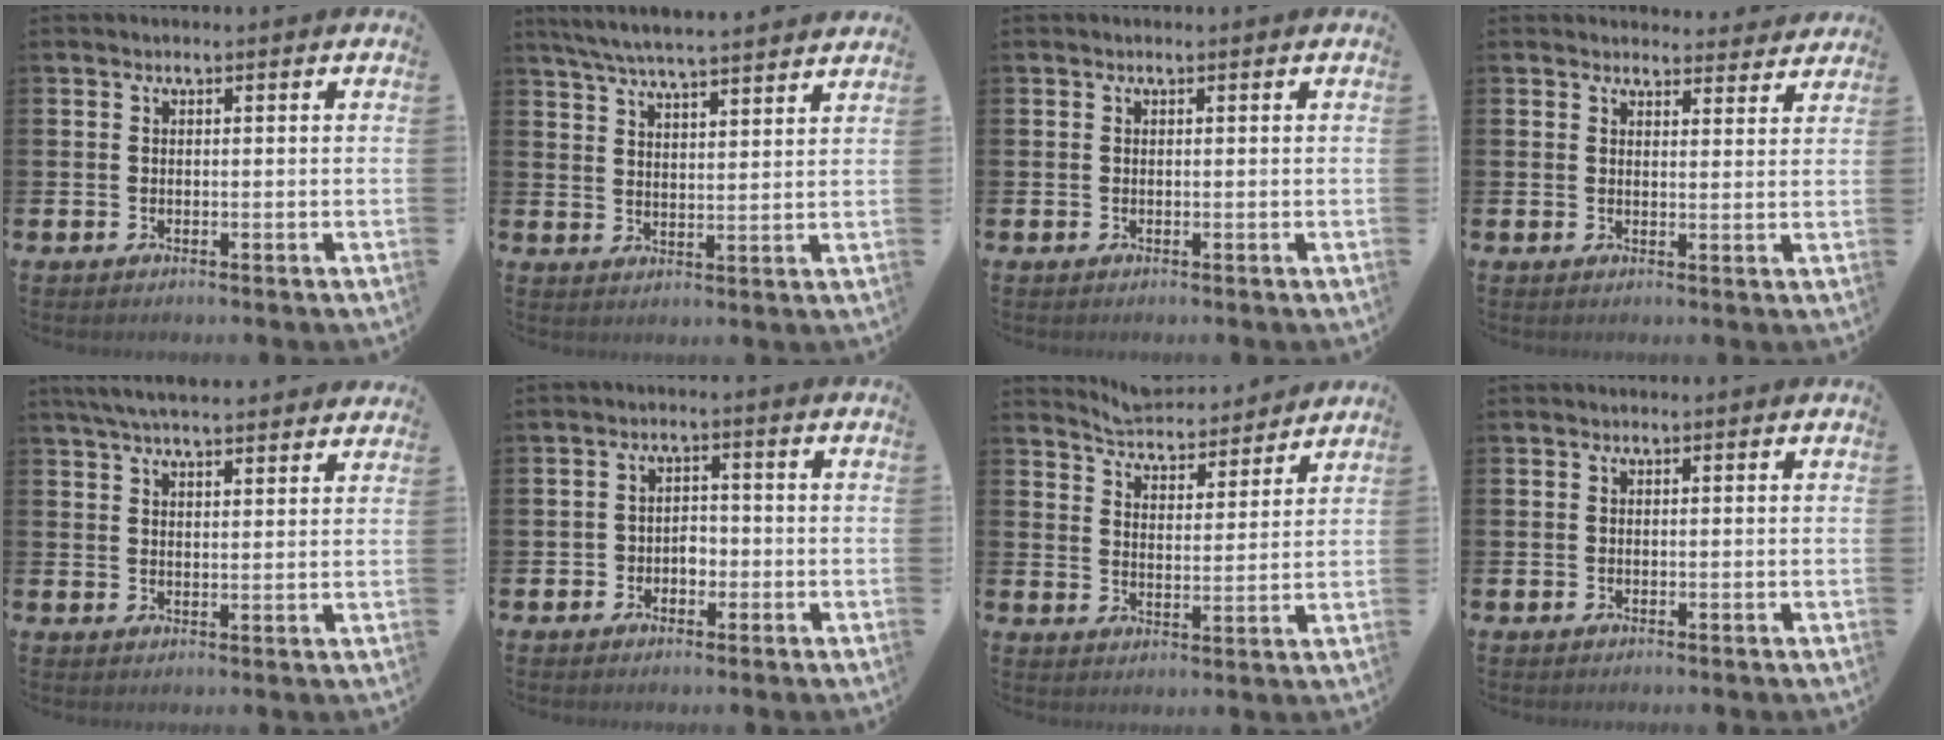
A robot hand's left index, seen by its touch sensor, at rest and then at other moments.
{"total": 6.3, "force": [6.0, 0.0, 1.6], "torque": [-0.055, -0.029, 0.109]}
{"total": 0.0}
{"total": 3.2, "force": [3.1, 0.6, -0.1], "torque": [0.010, -0.022, 0.054]}
{"total": 5.5, "force": [5.2, 0.6, 1.7], "torque": [-0.044, -0.017, 0.096]}
{"total": 2.6, "force": [-1.3, 2.1, 0.9], "torque": [-0.015, 0.005, -0.031]}
{"total": 4.9, "force": [4.9, 0.5, 0.1], "torque": [-0.029, -0.043, 0.085]}
{"total": 0.0}